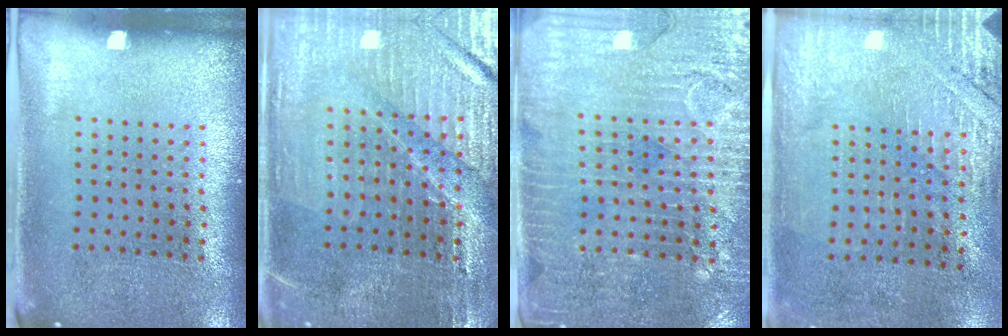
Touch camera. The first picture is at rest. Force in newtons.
{"total": 3.2, "press": 3.1, "slide": 0.5}
{"total": 3.5, "press": 3.1, "slide": 1.4}
{"total": 2.7, "press": 2.4, "slide": 1.2}